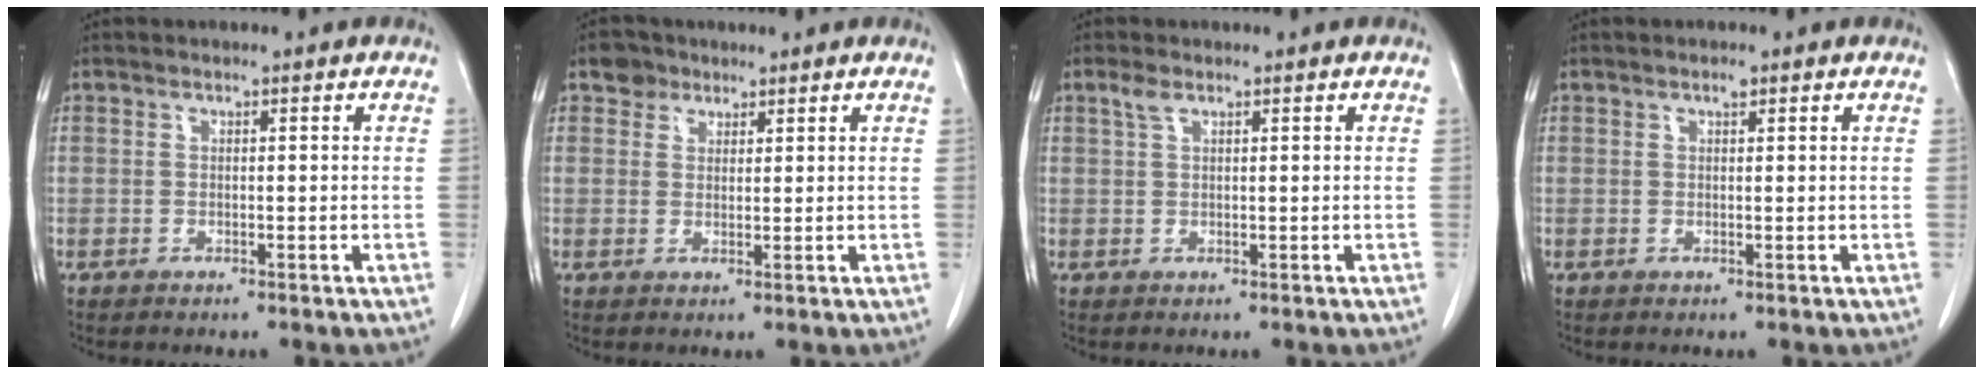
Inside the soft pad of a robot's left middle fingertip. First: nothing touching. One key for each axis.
{"total": 2.7, "fx": 1.7, "fy": 2.0, "fz": 0.3, "tx": -0.002, "ty": 0.007, "tz": 0.025}
{"total": 1.4, "fx": 0.9, "fy": 0.5, "fz": 1.0, "tx": -0.025, "ty": 0.011, "tz": 0.019}
{"total": 0.7, "fx": 0.5, "fy": 0.3, "fz": 0.5, "tx": -0.010, "ty": 0.000, "tz": 0.006}